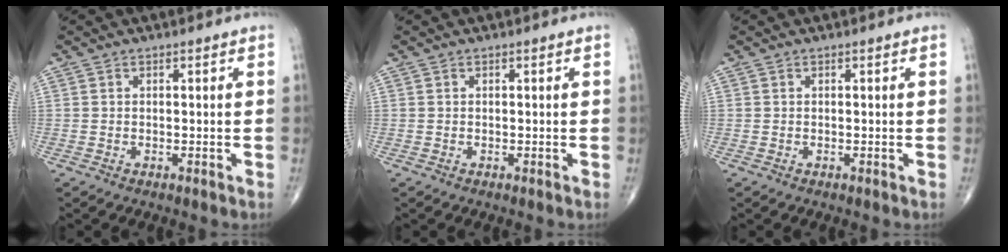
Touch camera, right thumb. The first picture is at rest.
{"total": 0.0}
{"total": 0.0}